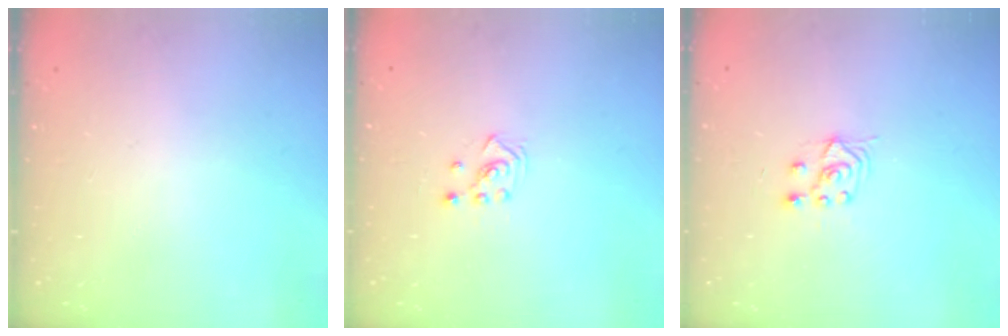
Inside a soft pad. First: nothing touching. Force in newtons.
{"total": 2.5, "press": 2.4, "slide": 0.8}
{"total": 3.9, "press": 3.8, "slide": 0.9}